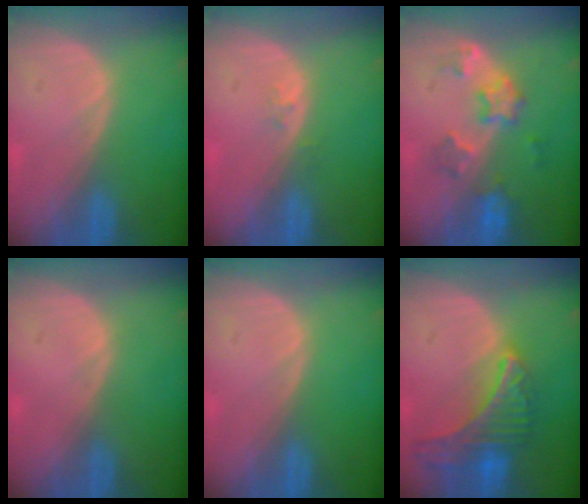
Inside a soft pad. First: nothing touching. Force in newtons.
{"total": 1.1, "press": 0.8, "slide": 0.7}
{"total": 5.9, "press": 5.7, "slide": 1.8}
{"total": 0.0}
{"total": 0.0}
{"total": 9.3, "press": 8.2, "slide": 4.5}